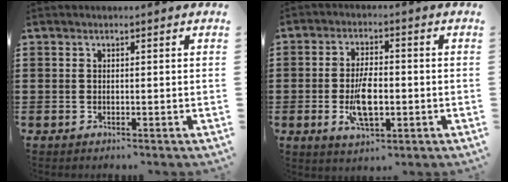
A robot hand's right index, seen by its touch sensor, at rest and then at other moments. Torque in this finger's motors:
{"motor_torque": [1.78, 0.36, 0.77, 0.21]}